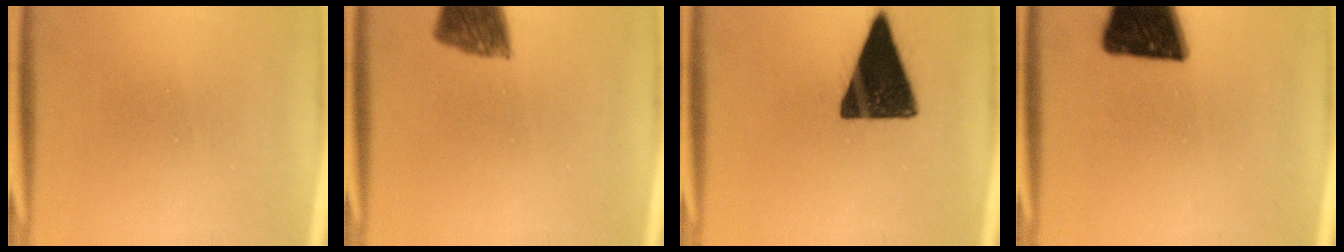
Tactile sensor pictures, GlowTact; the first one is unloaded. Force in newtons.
{"total": 8.6}
{"total": 16.3}
{"total": 18.5}